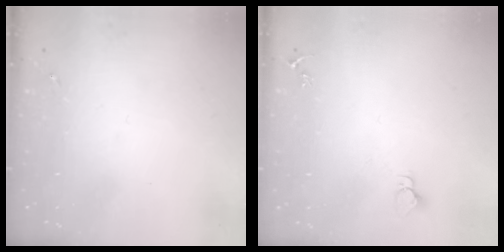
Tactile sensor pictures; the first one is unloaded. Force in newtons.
{"total": 2.7, "press": 2.7, "slide": 0.1}